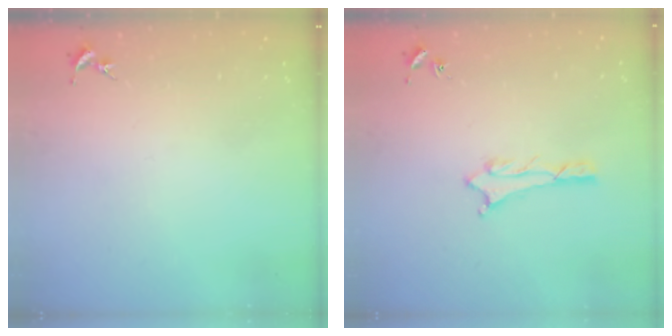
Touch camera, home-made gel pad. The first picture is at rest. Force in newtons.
{"total": 0.7, "press": 0.7, "slide": 0.2}